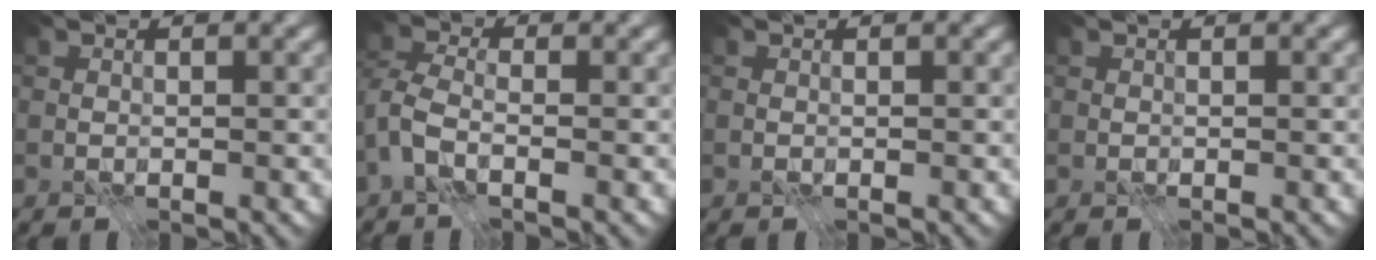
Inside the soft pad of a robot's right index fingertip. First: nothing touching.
{"total": 3.2, "force": [-1.9, 1.5, 2.1], "torque": [-0.057, 0.006, -0.050]}
{"total": 0.0}
{"total": 0.0}